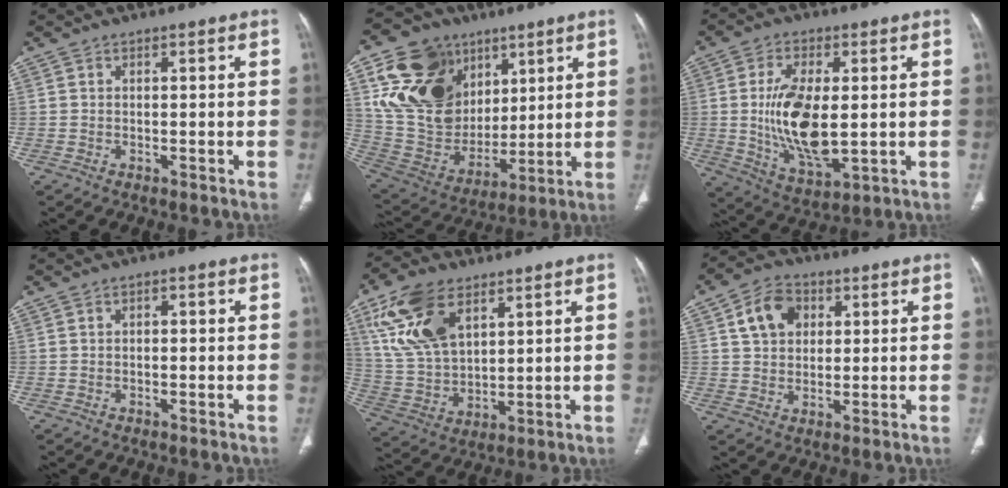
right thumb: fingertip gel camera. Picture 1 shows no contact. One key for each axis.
{"total": 23.3, "fx": 9.6, "fy": 17.3, "fz": 12.4, "tx": -0.203, "ty": -0.013, "tz": 0.194}
{"total": 14.4, "fx": 0.2, "fy": 6.8, "fz": 12.7, "tx": -0.233, "ty": -0.019, "tz": 0.014}
{"total": 0.8, "fx": 0.0, "fy": 0.5, "fz": 0.6, "tx": -0.005, "ty": 0.003, "tz": -0.003}
{"total": 15.8, "fx": 7.6, "fy": 8.9, "fz": 10.6, "tx": -0.197, "ty": -0.020, "tz": 0.158}
{"total": 8.5, "fx": 2.8, "fy": 6.4, "fz": 4.9, "tx": -0.065, "ty": 0.002, "tz": 0.045}